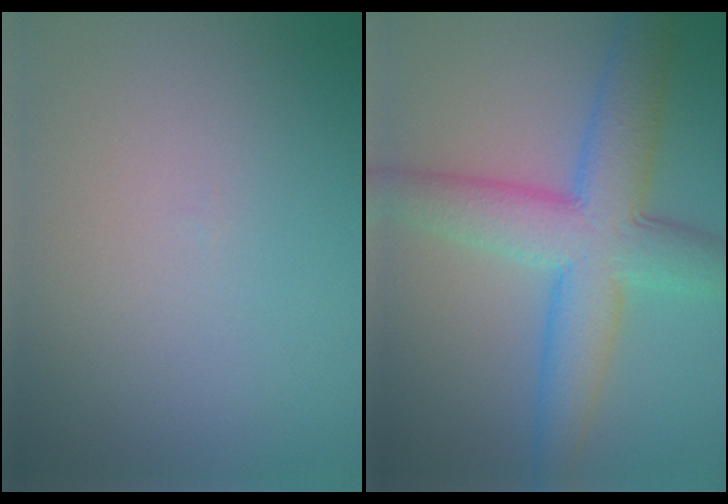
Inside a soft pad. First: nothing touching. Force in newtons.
{"total": 8.1, "press": 8.1, "slide": 0.3}